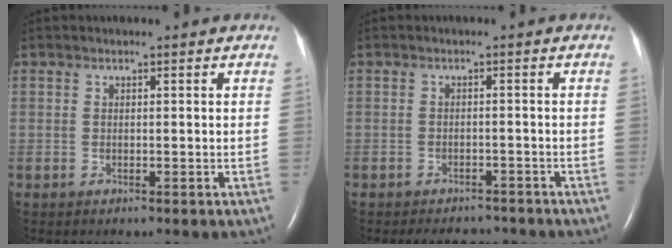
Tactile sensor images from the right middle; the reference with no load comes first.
{"total": 5.9, "force": [-5.4, 2.2, 1.3], "torque": [-0.018, -0.001, -0.065]}